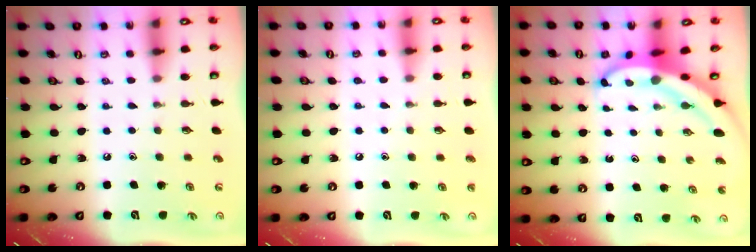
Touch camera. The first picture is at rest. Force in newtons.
{"total": 3.5, "press": 3.4, "slide": 0.4}
{"total": 5.4, "press": 5.4, "slide": 0.5}